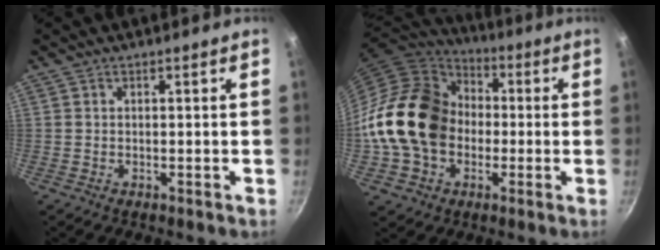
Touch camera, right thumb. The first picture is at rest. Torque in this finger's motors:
{"motor_torque": [1.48, 1.86, 1.39, -1.38, 0.61]}